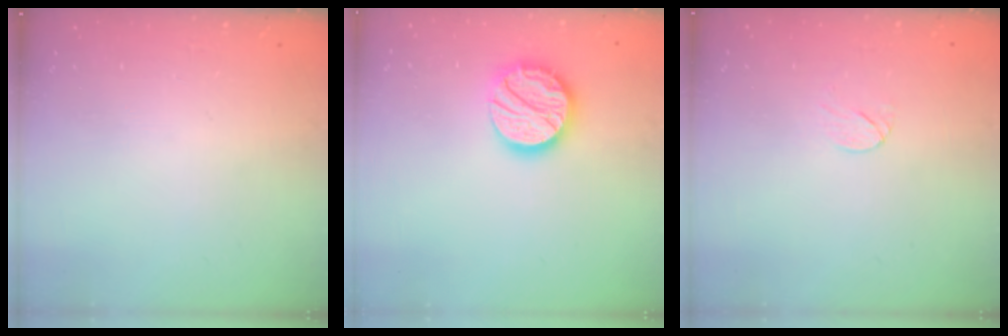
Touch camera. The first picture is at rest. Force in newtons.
{"total": 16.9, "press": 16.9, "slide": 1.4}
{"total": 4.0, "press": 4.0, "slide": 0.4}